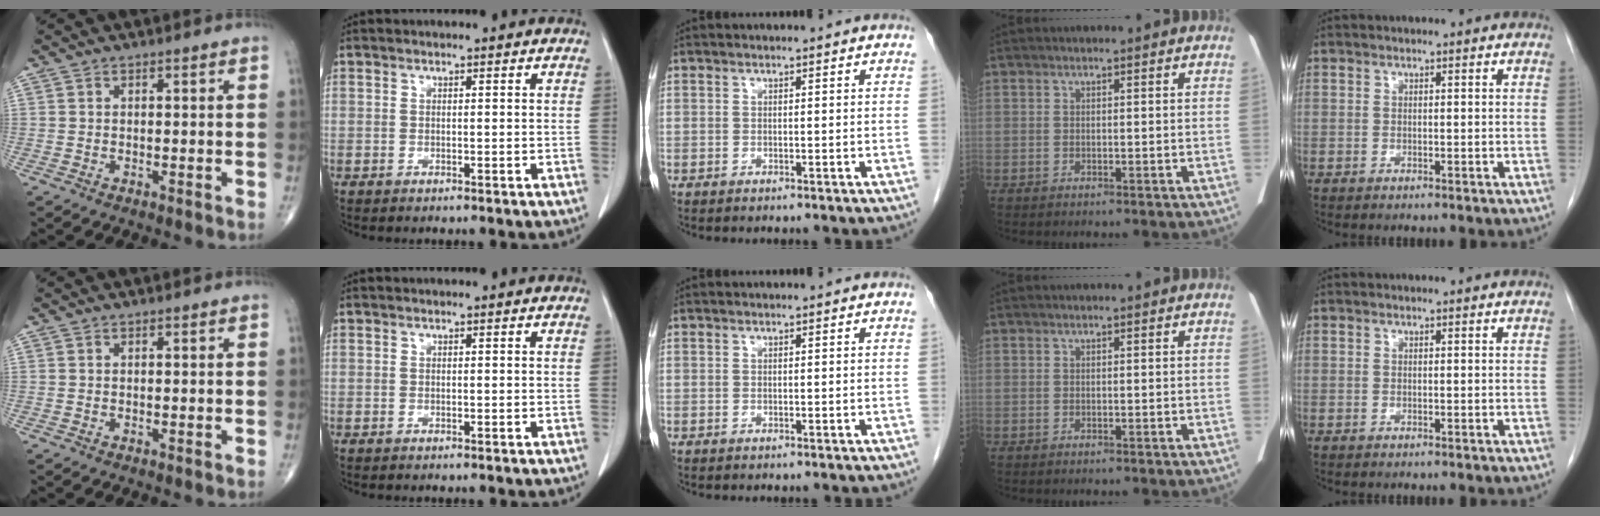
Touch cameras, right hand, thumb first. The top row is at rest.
{}